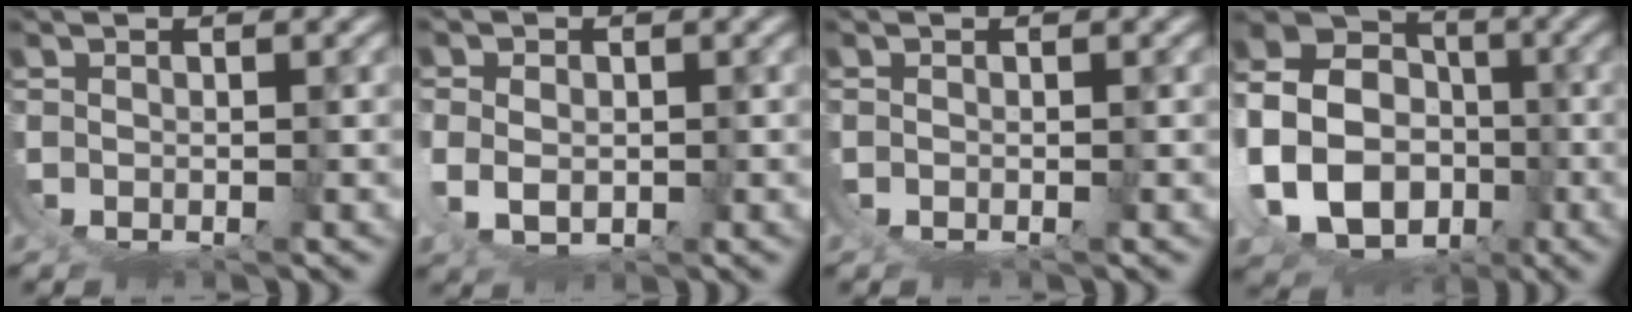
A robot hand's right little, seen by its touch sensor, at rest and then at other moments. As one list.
[{"total": 3.3, "force": [0.0, 2.0, 2.6], "torque": [-0.054, -0.021, 0.016]}, {"total": 0.0}, {"total": 16.5, "force": [-1.2, 13.7, 9.1], "torque": [-0.192, -0.032, -0.027]}]